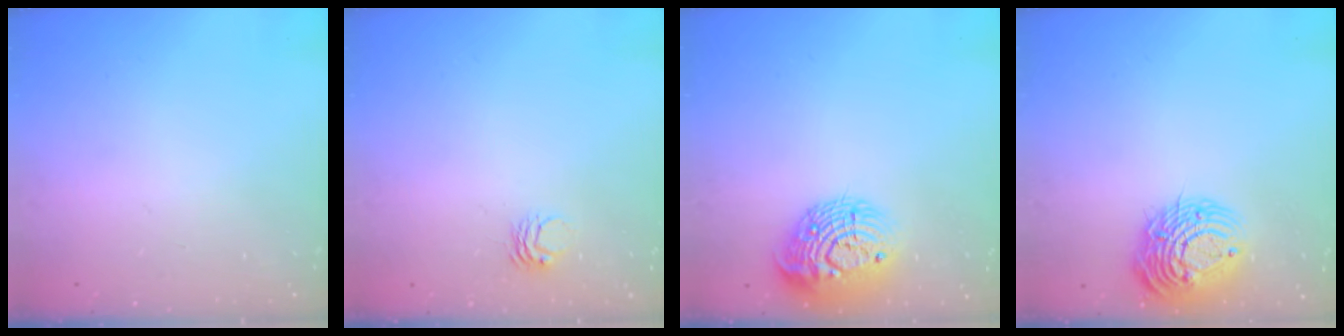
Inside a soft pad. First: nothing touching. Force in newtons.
{"total": 2.7, "press": 2.7, "slide": 0.2}
{"total": 14.3, "press": 14.3, "slide": 0.7}
{"total": 13.5, "press": 13.4, "slide": 1.5}